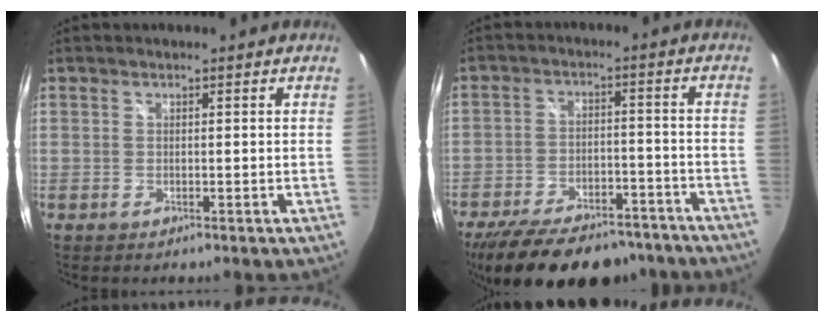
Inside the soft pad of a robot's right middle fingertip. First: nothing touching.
{"total": 22.8, "force": [-18.2, 9.2, 10.3], "torque": [-0.209, -0.001, -0.252]}